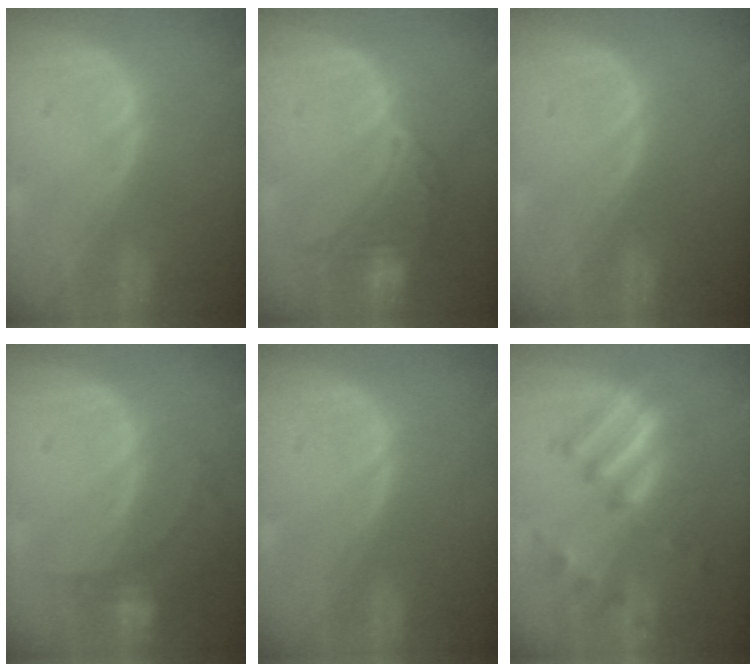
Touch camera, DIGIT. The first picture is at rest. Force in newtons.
{"total": 7.2, "press": 7.0, "slide": 1.6}
{"total": 0.0}
{"total": 6.1, "press": 5.7, "slide": 2.1}
{"total": 0.0}
{"total": 9.5, "press": 8.2, "slide": 4.9}